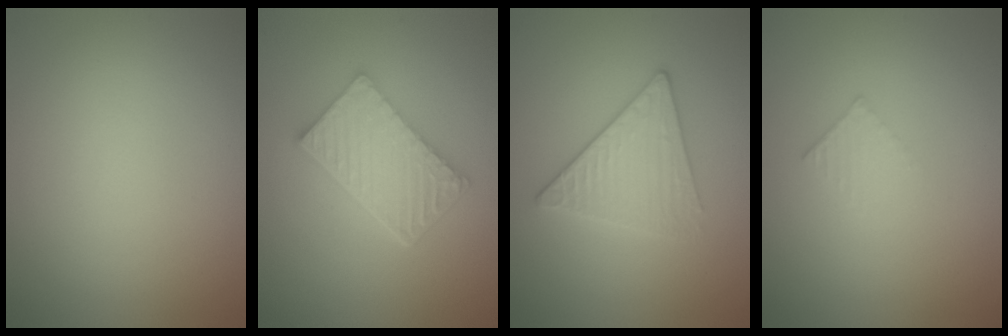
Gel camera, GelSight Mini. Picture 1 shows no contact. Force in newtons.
{"total": 5.6, "press": 4.2, "slide": 3.7}
{"total": 3.4, "press": 3.1, "slide": 1.3}
{"total": 1.1, "press": 1.1, "slide": 0.0}